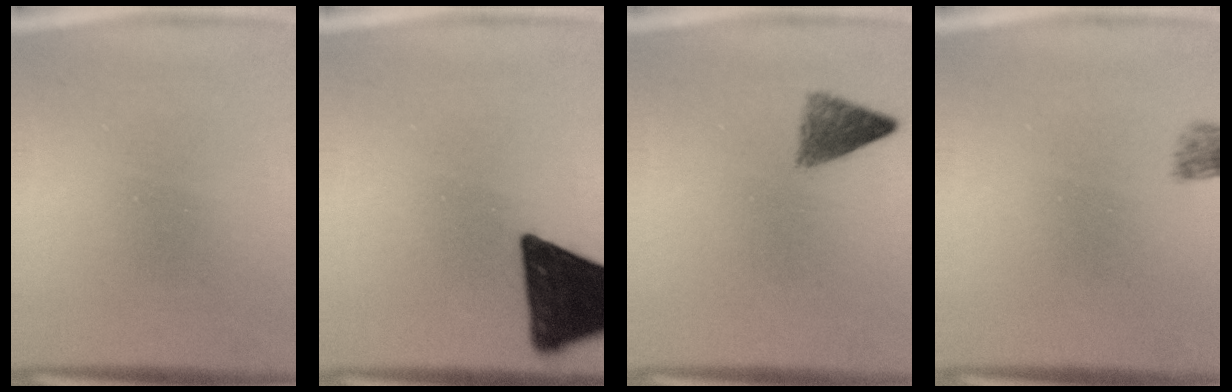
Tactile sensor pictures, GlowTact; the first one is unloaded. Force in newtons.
{"total": 16.3}
{"total": 3.3}
{"total": 1.2}